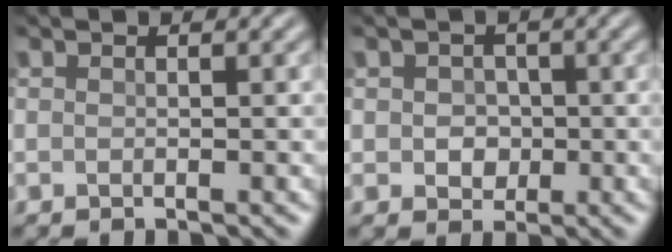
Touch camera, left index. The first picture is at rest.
{"total": 2.3, "force": [0.0, 2.0, 1.2], "torque": [-0.016, -0.002, -0.003]}